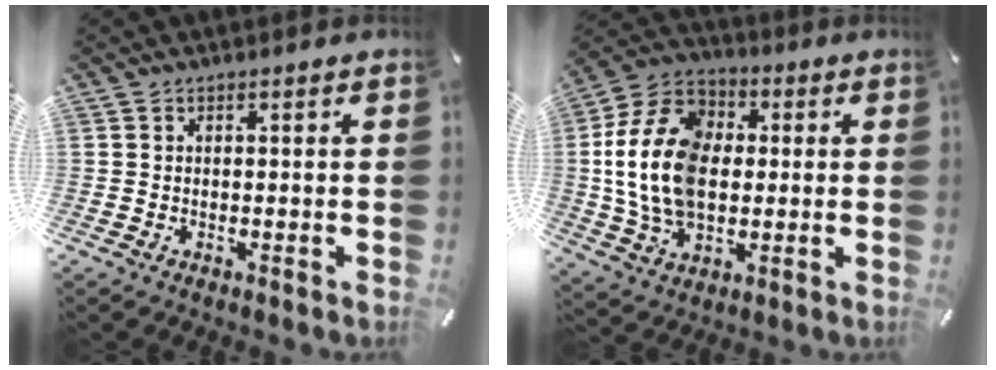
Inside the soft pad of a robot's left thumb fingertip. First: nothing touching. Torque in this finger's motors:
{"motor_torque": [1.87, 2.09, 1.66, -1.11, 0.86]}